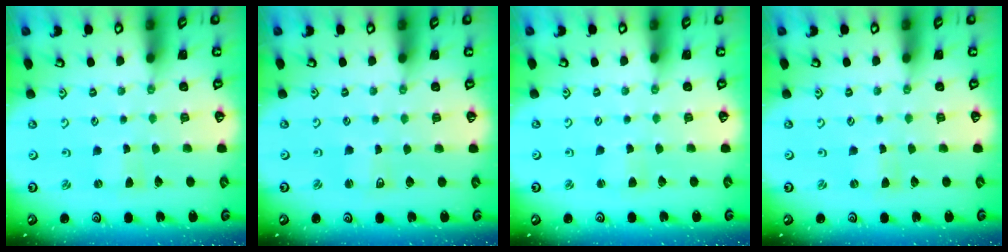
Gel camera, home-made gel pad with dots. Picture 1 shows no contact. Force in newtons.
{"total": 2.0, "press": 2.0, "slide": 0.3}
{"total": 2.9, "press": 2.9, "slide": 0.3}
{"total": 0.0}